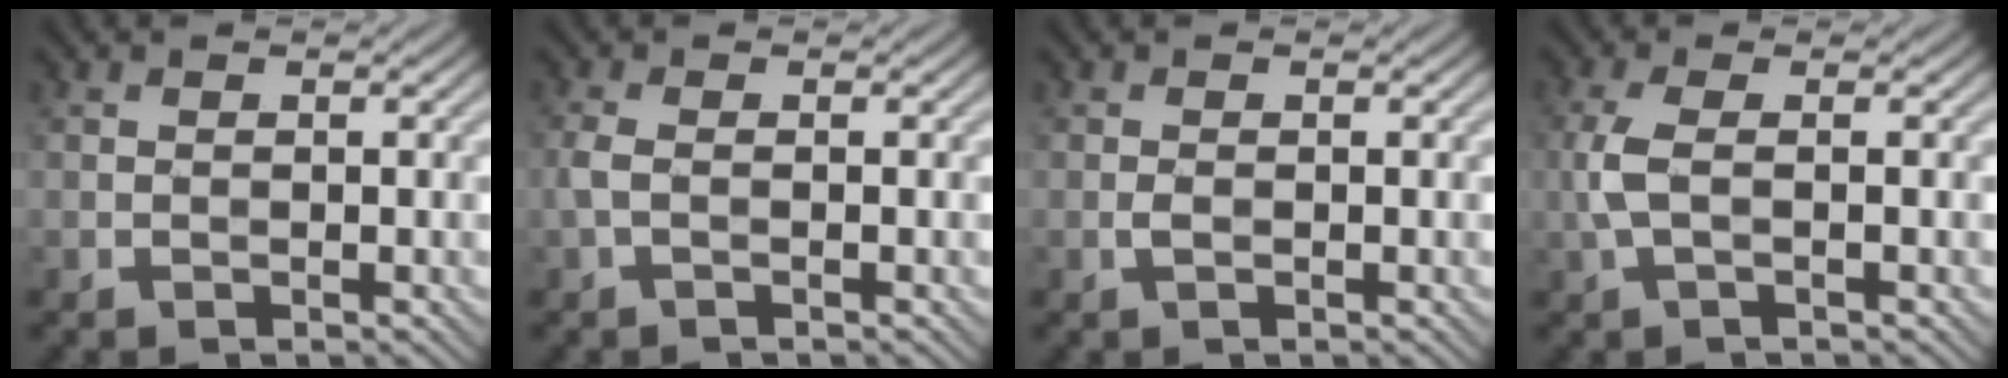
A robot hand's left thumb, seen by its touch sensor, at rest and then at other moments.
{"total": 1.7, "force": [-0.4, 0.5, 1.6], "torque": [-0.042, 0.003, -0.013]}
{"total": 0.8, "force": [-0.2, 0.2, 0.7], "torque": [-0.018, 0.000, -0.005]}
{"total": 3.4, "force": [-0.2, 1.0, 3.2], "torque": [-0.084, 0.004, -0.008]}